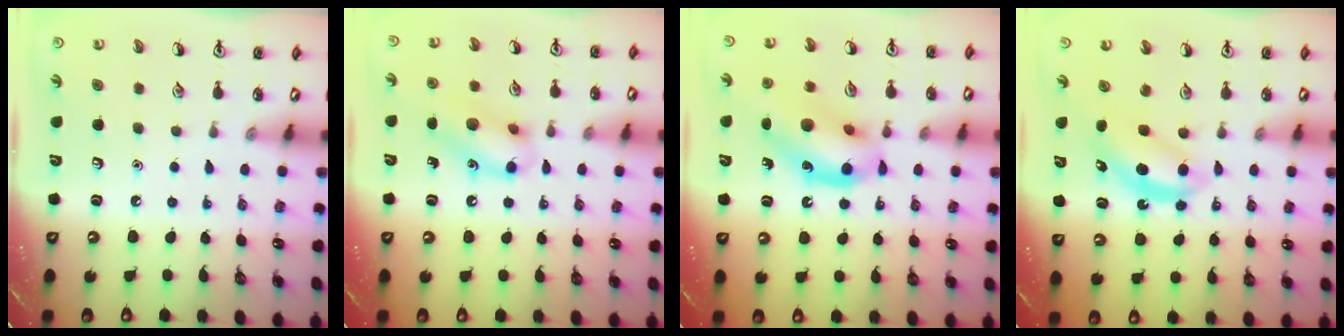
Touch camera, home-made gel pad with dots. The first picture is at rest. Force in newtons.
{"total": 12.1, "press": 12.0, "slide": 1.8}
{"total": 14.3, "press": 13.9, "slide": 3.3}
{"total": 5.0, "press": 4.9, "slide": 1.0}